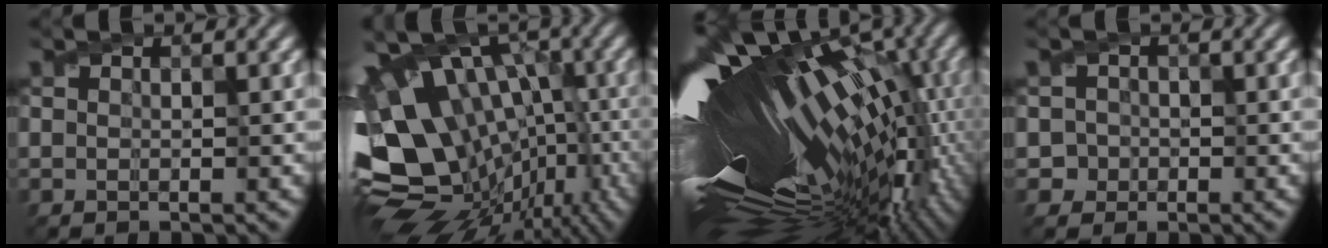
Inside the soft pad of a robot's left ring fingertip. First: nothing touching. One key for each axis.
{"total": 16.6, "fx": -2.7, "fy": 11.4, "fz": 11.7, "tx": -0.181, "ty": -0.013, "tz": -0.003}
{"total": 17.8, "fx": 1.3, "fy": 7.3, "fz": 16.2, "tx": -0.282, "ty": -0.027, "tz": 0.064}
{"total": 2.4, "fx": -0.5, "fy": 2.3, "fz": 0.3, "tx": 0.016, "ty": 0.019, "tz": -0.015}